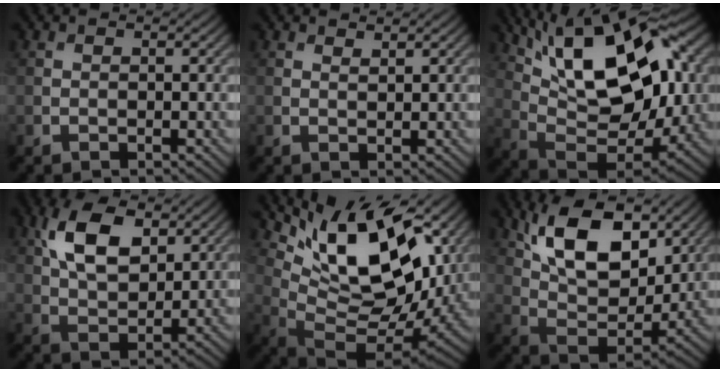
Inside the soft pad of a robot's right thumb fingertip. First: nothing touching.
{"total": 1.0, "force": [1.0, 0.1, 0.4], "torque": [-0.008, -0.003, 0.019]}
{"total": 18.4, "force": [7.6, 8.4, 14.5], "torque": [-0.252, 0.041, 0.113]}
{"total": 9.8, "force": [4.1, 5.3, 7.1], "torque": [-0.153, 0.007, 0.078]}
{"total": 15.9, "force": [6.7, 7.2, 12.5], "torque": [-0.220, -0.005, 0.129]}
{"total": 14.1, "force": [7.1, 6.9, 10.1], "torque": [-0.193, -0.005, 0.125]}